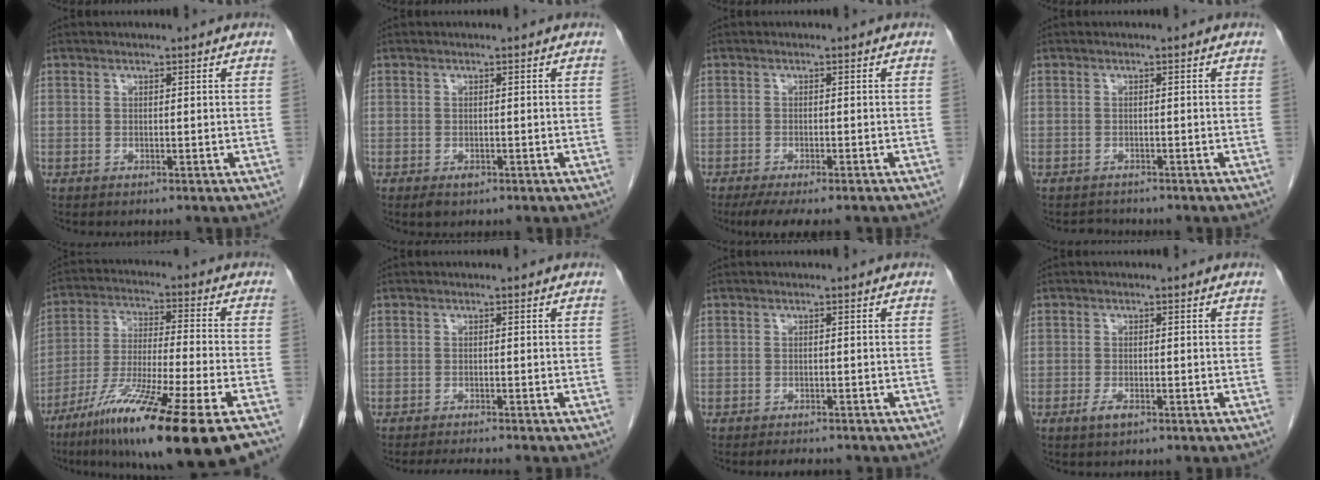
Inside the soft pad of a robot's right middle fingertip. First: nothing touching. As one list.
[{"total": 1.6, "force": [-0.9, 0.8, 1.0], "torque": [-0.016, 0.000, -0.008]}, {"total": 7.3, "force": [-5.8, 1.6, 4.1], "torque": [-0.053, -0.011, -0.087]}, {"total": 1.5, "force": [-1.4, 0.5, -0.2], "torque": [0.001, -0.004, -0.020]}, {"total": 20.1, "force": [-12.7, -0.2, 15.6], "torque": [-0.251, -0.054, -0.221]}, {"total": 2.9, "force": [-2.7, -0.2, 1.0], "torque": [-0.016, -0.010, -0.040]}, {"total": 2.7, "force": [-2.4, 0.8, 0.9], "torque": [-0.013, -0.004, -0.029]}, {"total": 1.9, "force": [-1.1, 0.6, 1.4], "torque": [-0.030, -0.001, -0.018]}]